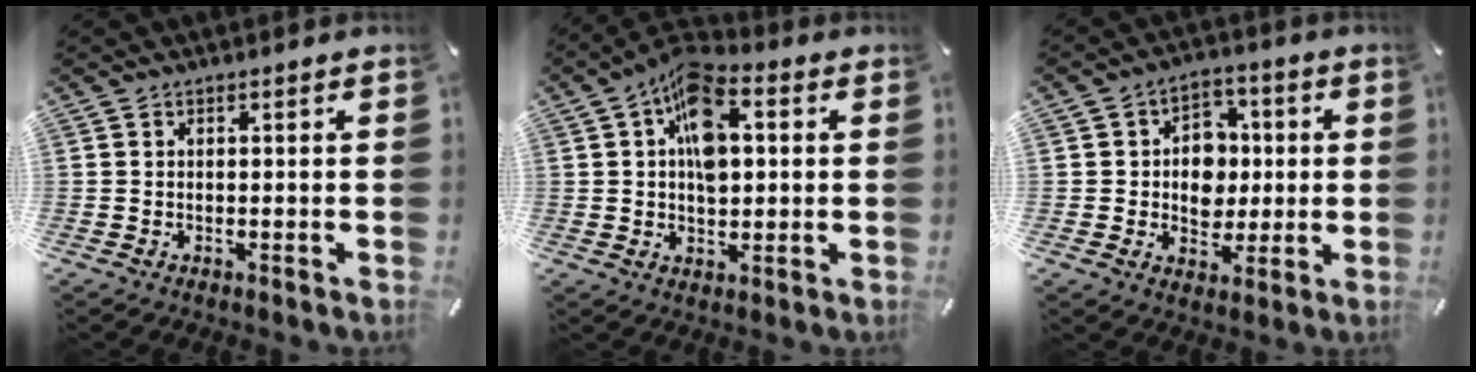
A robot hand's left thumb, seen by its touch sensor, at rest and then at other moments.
{"total": 11.9, "force": [2.7, 7.4, 8.9], "torque": [-0.143, 0.000, 0.050]}
{"total": 9.3, "force": [0.0, 8.4, 4.1], "torque": [-0.045, 0.008, 0.002]}